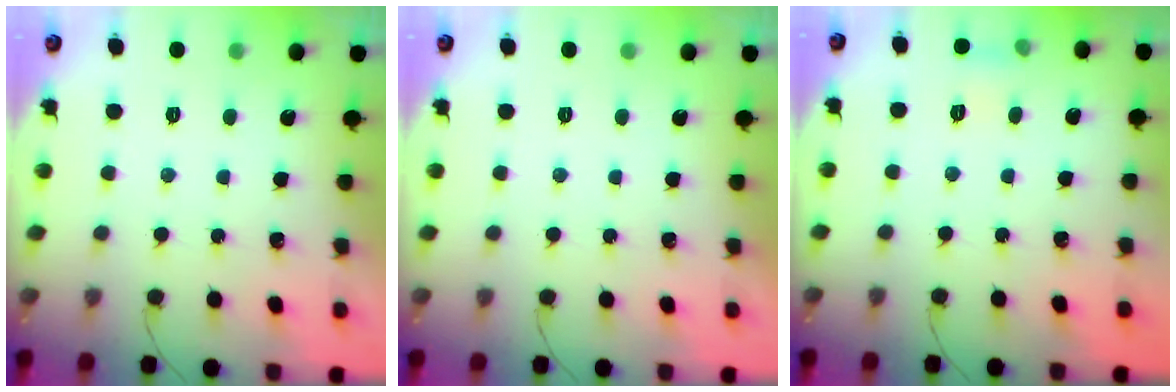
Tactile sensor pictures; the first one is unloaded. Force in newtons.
{"total": 0.0}
{"total": 4.7, "press": 4.5, "slide": 1.4}